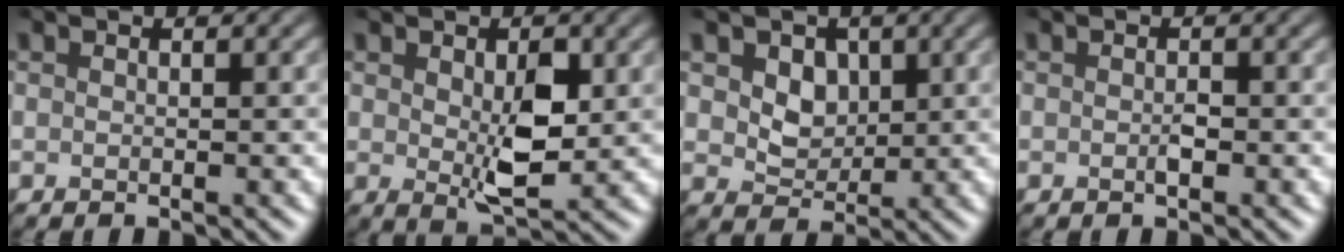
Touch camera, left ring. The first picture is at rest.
{"total": 4.4, "force": [0.3, 2.4, 3.7], "torque": [-0.069, -0.010, 0.010]}
{"total": 2.8, "force": [0.7, 2.3, 1.5], "torque": [-0.033, -0.005, 0.007]}
{"total": 0.8, "force": [-0.5, 0.2, 0.6], "torque": [-0.013, 0.000, -0.009]}